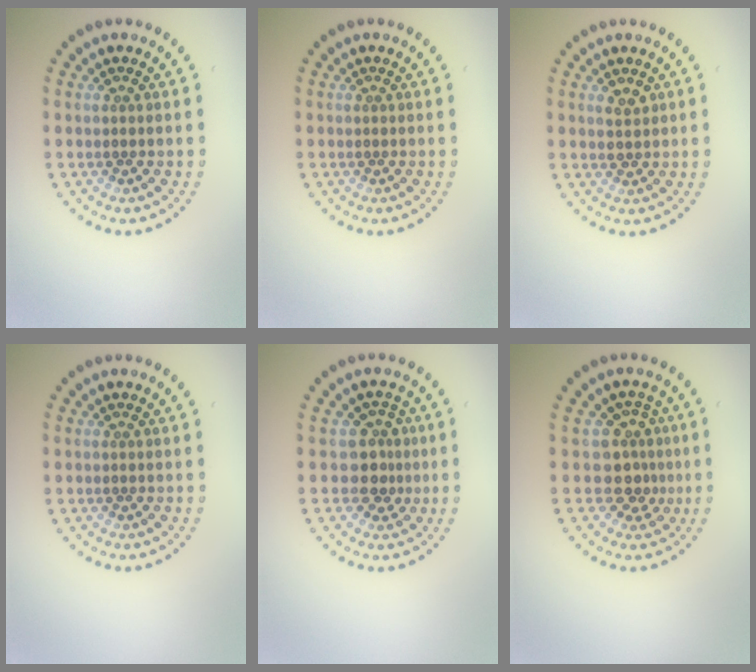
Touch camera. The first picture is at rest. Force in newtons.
{"total": 0.0}
{"total": 1.5, "press": 1.5, "slide": 0.3}
{"total": 0.0}
{"total": 2.7, "press": 2.2, "slide": 1.4}
{"total": 3.0, "press": 2.3, "slide": 1.8}